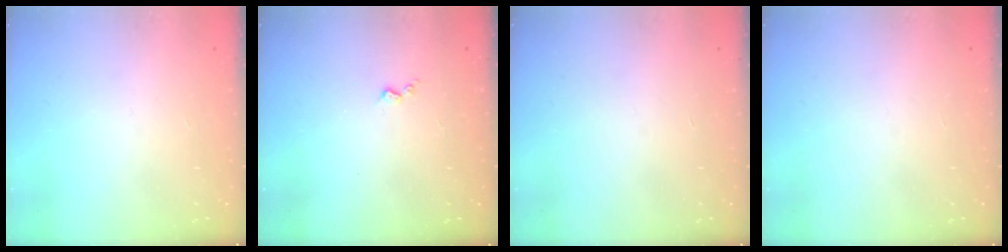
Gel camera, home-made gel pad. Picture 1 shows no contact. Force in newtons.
{"total": 2.7, "press": 2.6, "slide": 0.4}
{"total": 0.0}
{"total": 0.0}